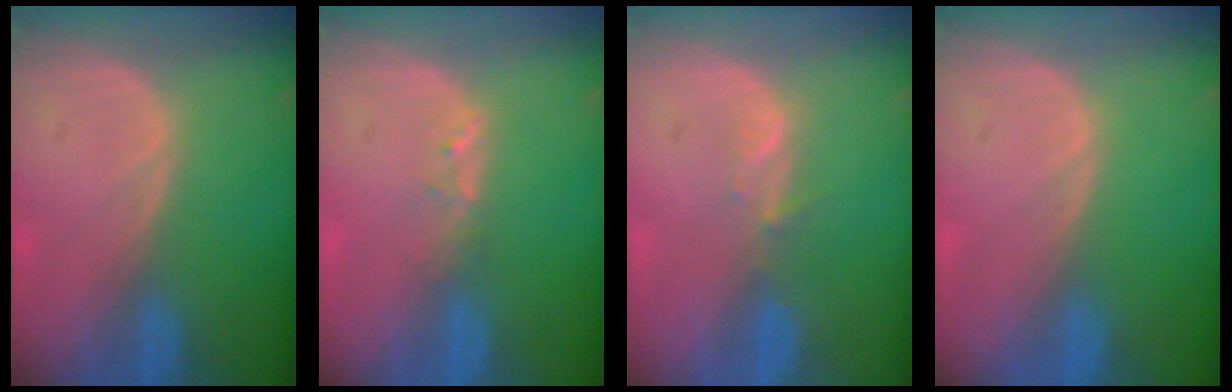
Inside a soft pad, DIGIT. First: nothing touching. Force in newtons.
{"total": 1.2, "press": 1.1, "slide": 0.2}
{"total": 1.7, "press": 1.5, "slide": 0.8}
{"total": 0.0}